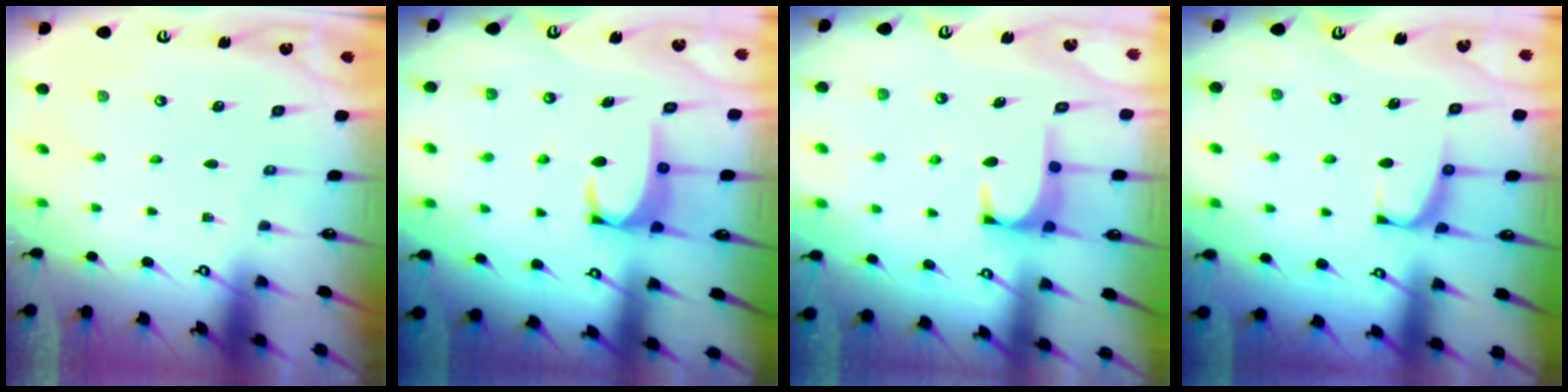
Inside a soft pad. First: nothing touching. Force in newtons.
{"total": 3.6, "press": 3.5, "slide": 0.6}
{"total": 1.7, "press": 1.5, "slide": 0.8}
{"total": 1.5, "press": 1.3, "slide": 0.7}